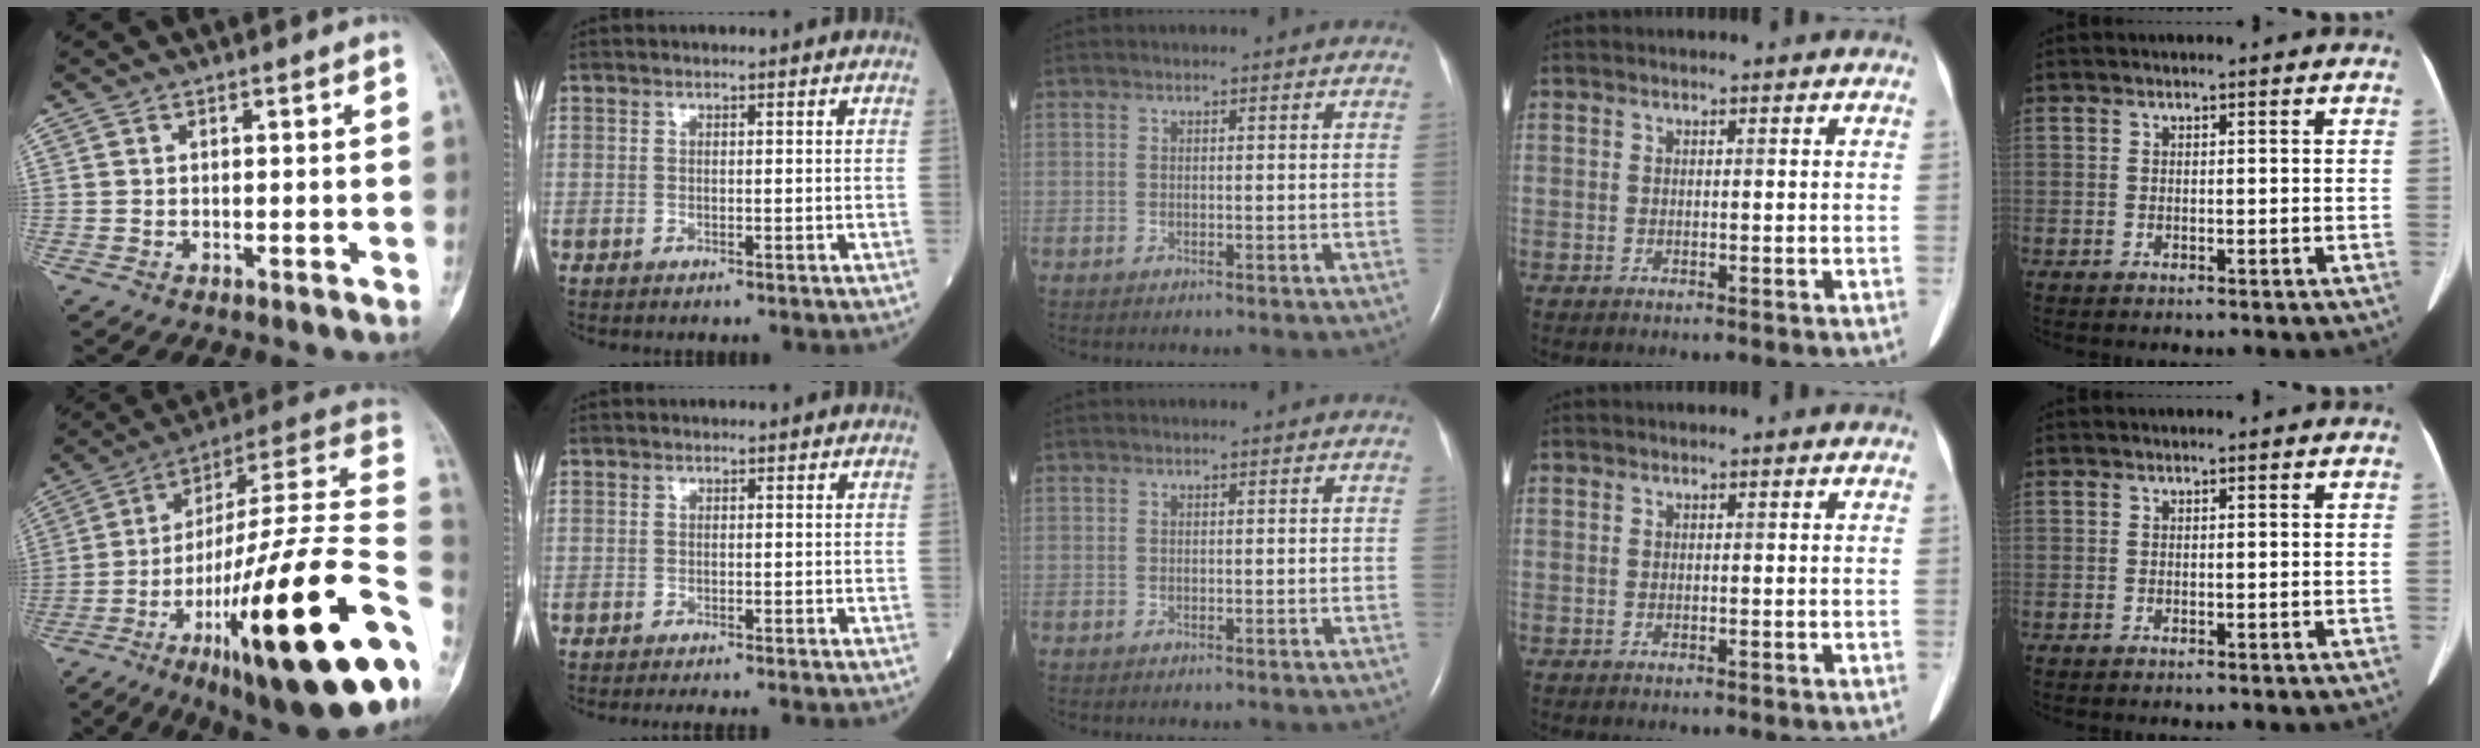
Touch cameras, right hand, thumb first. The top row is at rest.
{"thumb": {"total": 34.0, "force": [-10.5, 6.2, 31.7], "torque": [-0.424, 0.049, -0.173]}, "index": {"total": 1.9, "force": [-1.7, -0.3, 0.8], "torque": [-0.009, -0.001, -0.026]}}